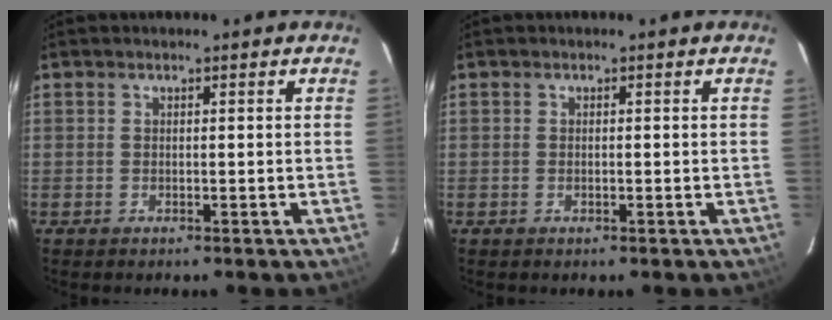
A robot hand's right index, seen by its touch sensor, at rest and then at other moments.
{"total": 0.5, "force": [-0.2, 0.1, 0.4], "torque": [-0.009, 0.002, -0.005]}